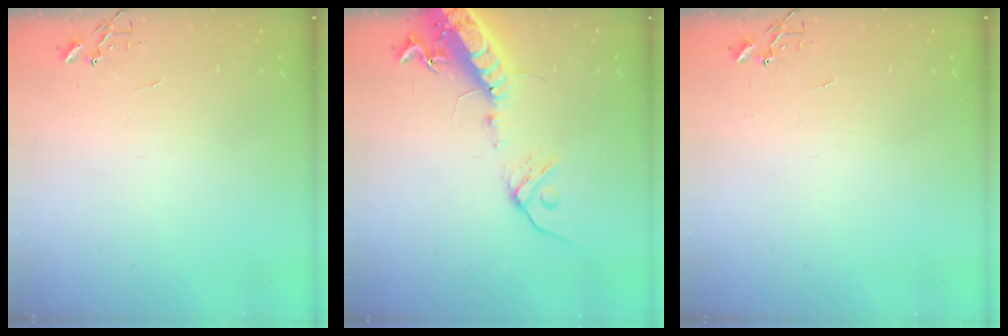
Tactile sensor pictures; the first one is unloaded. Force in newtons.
{"total": 16.2, "press": 15.8, "slide": 3.4}
{"total": 0.0}